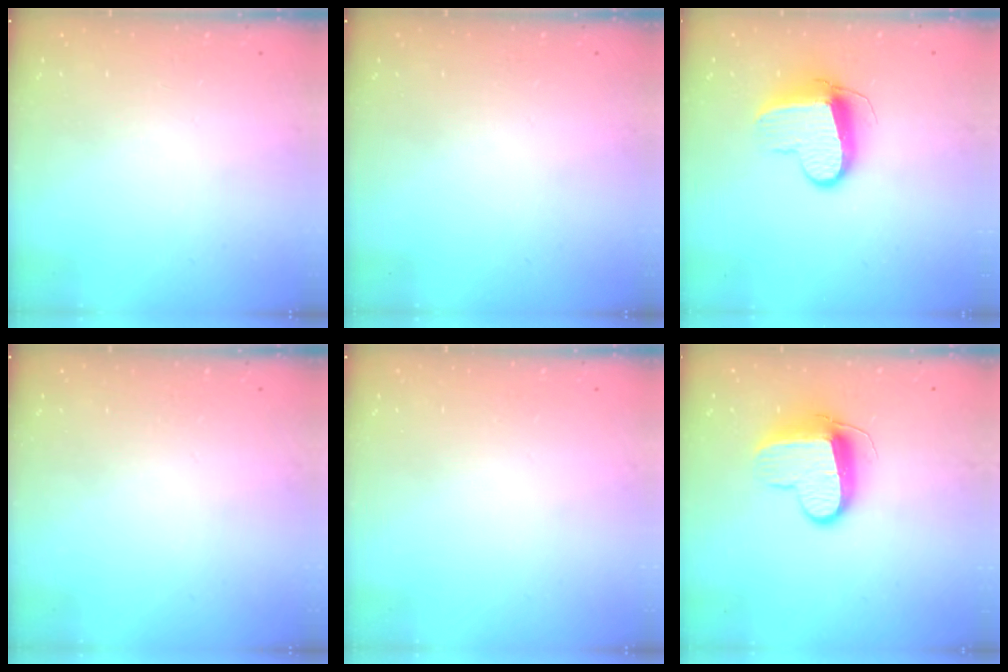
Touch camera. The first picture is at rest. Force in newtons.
{"total": 0.0}
{"total": 10.3, "press": 10.3, "slide": 0.5}
{"total": 0.0}
{"total": 0.0}
{"total": 10.3, "press": 10.2, "slide": 1.3}